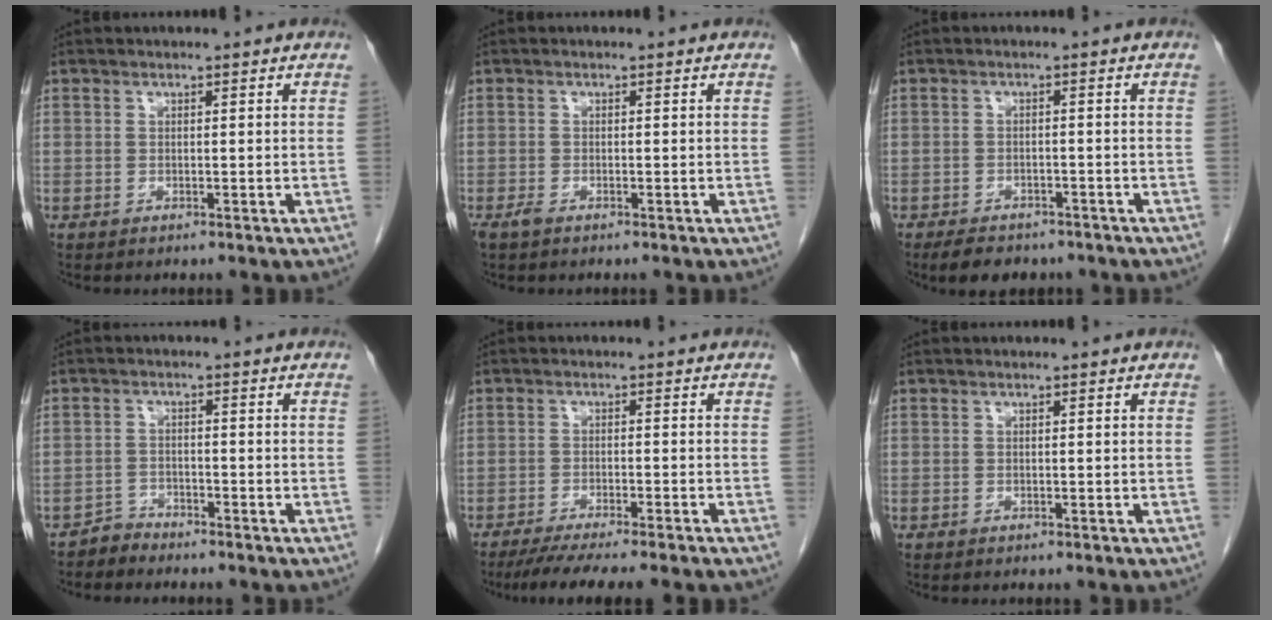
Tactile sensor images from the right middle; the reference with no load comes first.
{"total": 1.1, "force": [-0.8, 0.3, 0.7], "torque": [-0.020, -0.002, -0.014]}
{"total": 6.2, "force": [-5.0, 2.8, 2.5], "torque": [-0.038, -0.004, -0.066]}
{"total": 2.1, "force": [-1.9, 0.5, -0.7], "torque": [0.018, -0.001, -0.037]}
{"total": 9.0, "force": [-7.5, -0.7, 5.0], "torque": [-0.056, -0.021, -0.112]}
{"total": 0.0}